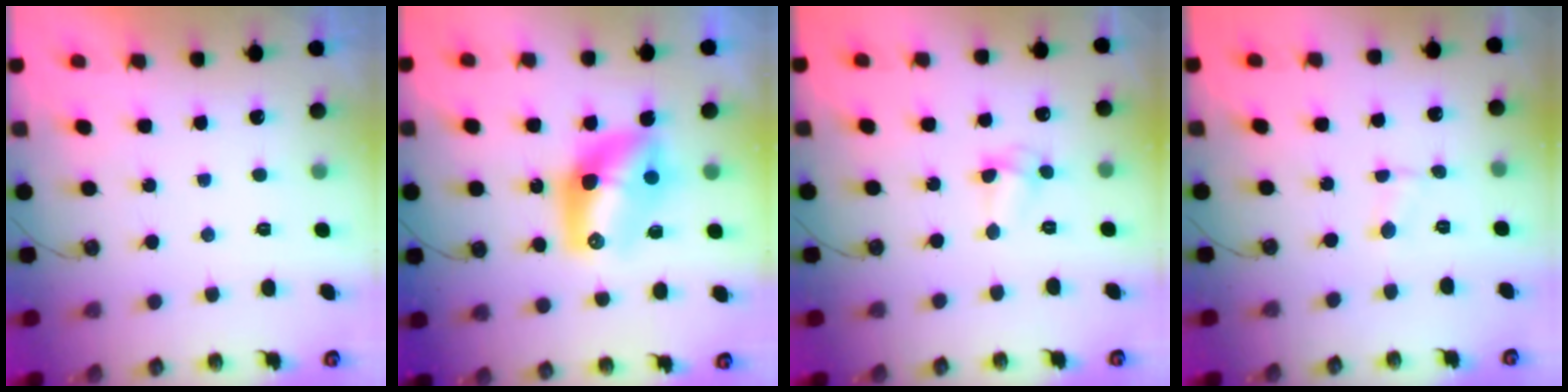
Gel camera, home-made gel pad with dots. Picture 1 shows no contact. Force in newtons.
{"total": 11.7, "press": 11.6, "slide": 1.0}
{"total": 4.1, "press": 4.1, "slide": 0.0}
{"total": 1.1, "press": 1.0, "slide": 0.3}